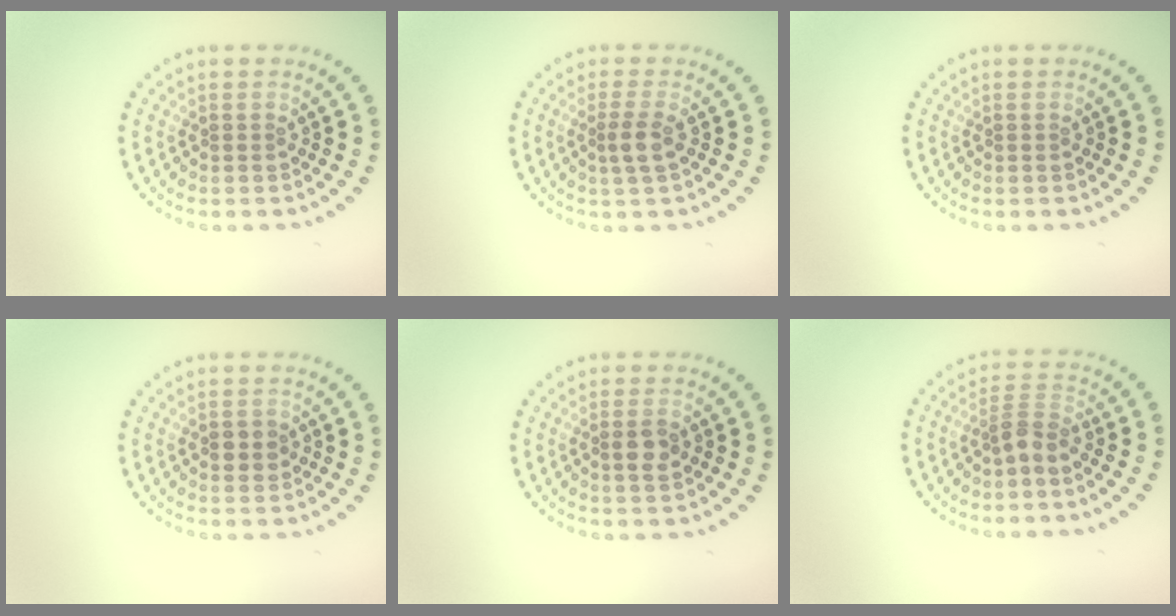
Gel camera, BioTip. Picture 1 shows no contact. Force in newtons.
{"total": 1.9, "press": 1.5, "slide": 1.1}
{"total": 0.0}
{"total": 1.6, "press": 1.6, "slide": 0.1}
{"total": 2.0, "press": 1.9, "slide": 0.4}
{"total": 2.2, "press": 1.7, "slide": 1.5}